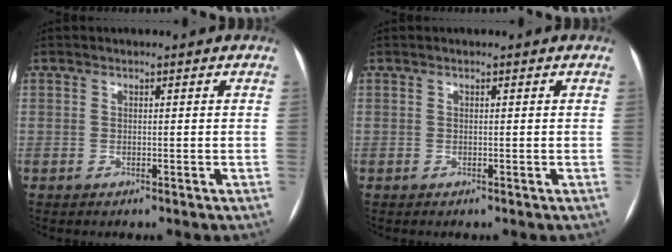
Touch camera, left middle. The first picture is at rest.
{"total": 0.0}